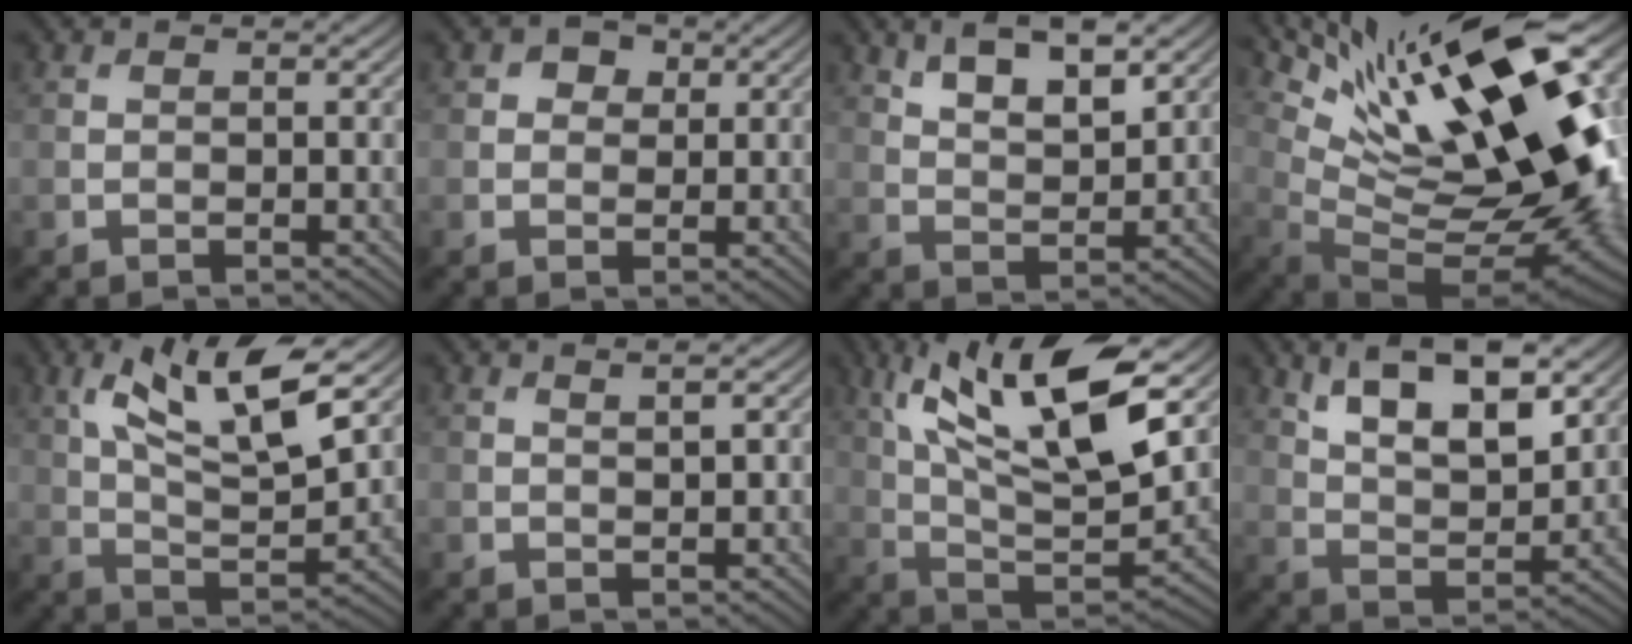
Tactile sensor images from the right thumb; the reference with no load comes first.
{"total": 2.4, "force": [0.8, 2.0, 1.0], "torque": [-0.015, 0.002, 0.007]}
{"total": 8.1, "force": [5.0, 3.0, 5.7], "torque": [-0.103, -0.002, 0.097]}
{"total": 20.8, "force": [8.9, 7.2, 17.3], "torque": [-0.266, 0.023, 0.163]}
{"total": 12.9, "force": [6.1, 4.2, 10.6], "torque": [-0.210, 0.006, 0.112]}
{"total": 1.5, "force": [0.9, 0.1, 1.2], "torque": [-0.023, 0.000, 0.014]}
{"total": 15.7, "force": [6.8, 5.1, 13.3], "torque": [-0.274, 0.004, 0.132]}
{"total": 11.8, "force": [6.8, 4.6, 8.5], "torque": [-0.149, -0.004, 0.122]}